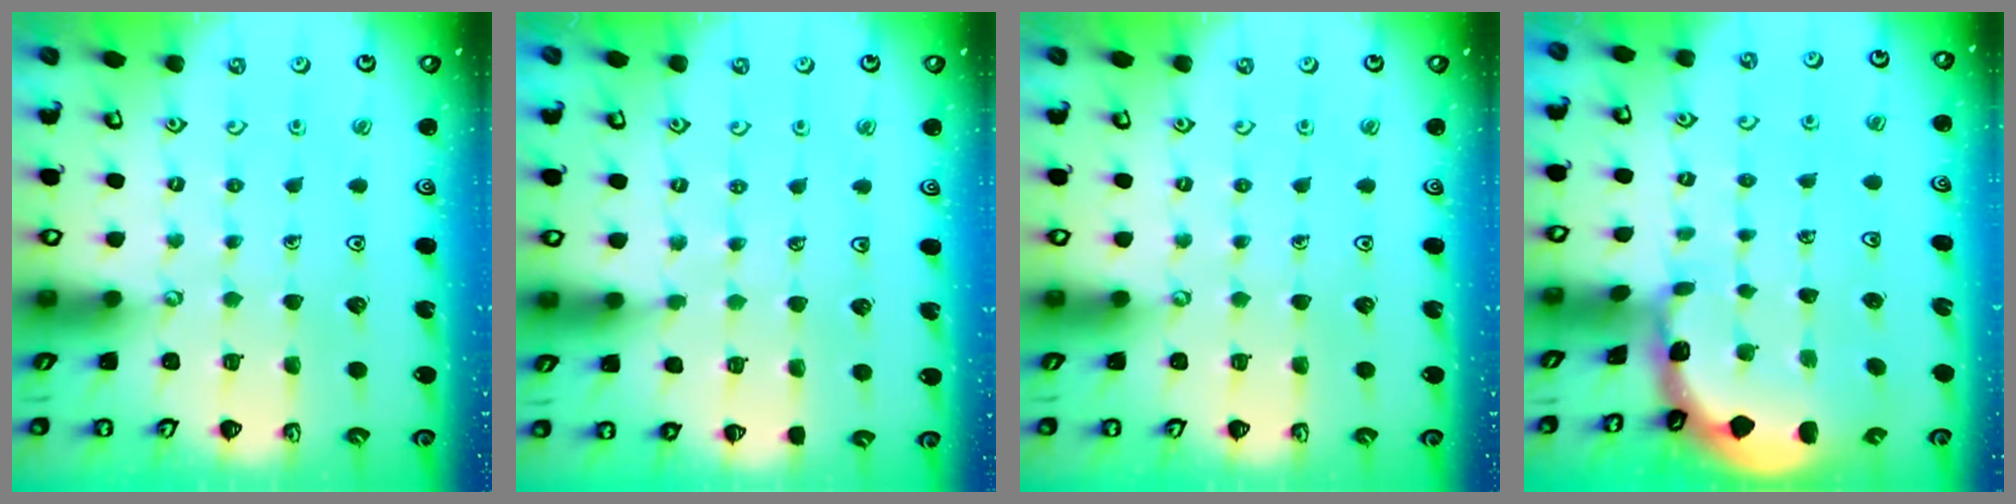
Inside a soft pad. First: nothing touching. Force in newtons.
{"total": 3.0, "press": 2.9, "slide": 0.5}
{"total": 0.0}
{"total": 1.1, "press": 1.1, "slide": 0.2}